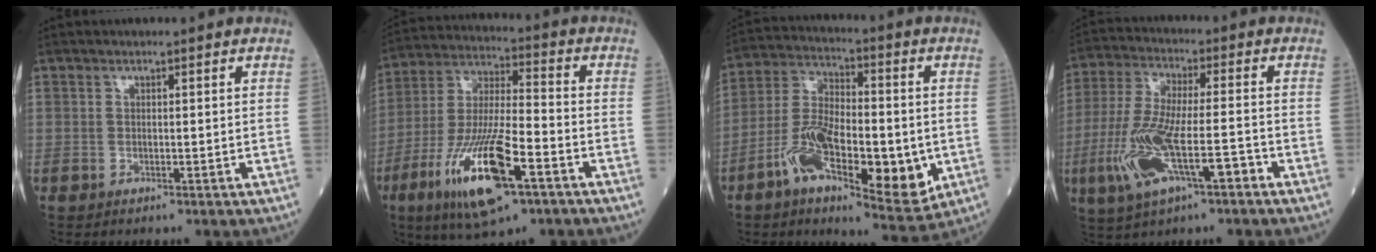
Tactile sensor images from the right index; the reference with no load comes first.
{"total": 17.6, "force": [-8.0, 3.6, 15.2], "torque": [-0.319, -0.025, -0.139]}
{"total": 17.9, "force": [-4.9, 6.4, 15.9], "torque": [-0.280, -0.004, -0.079]}
{"total": 13.0, "force": [-5.0, 3.2, 11.6], "torque": [-0.241, -0.010, -0.088]}